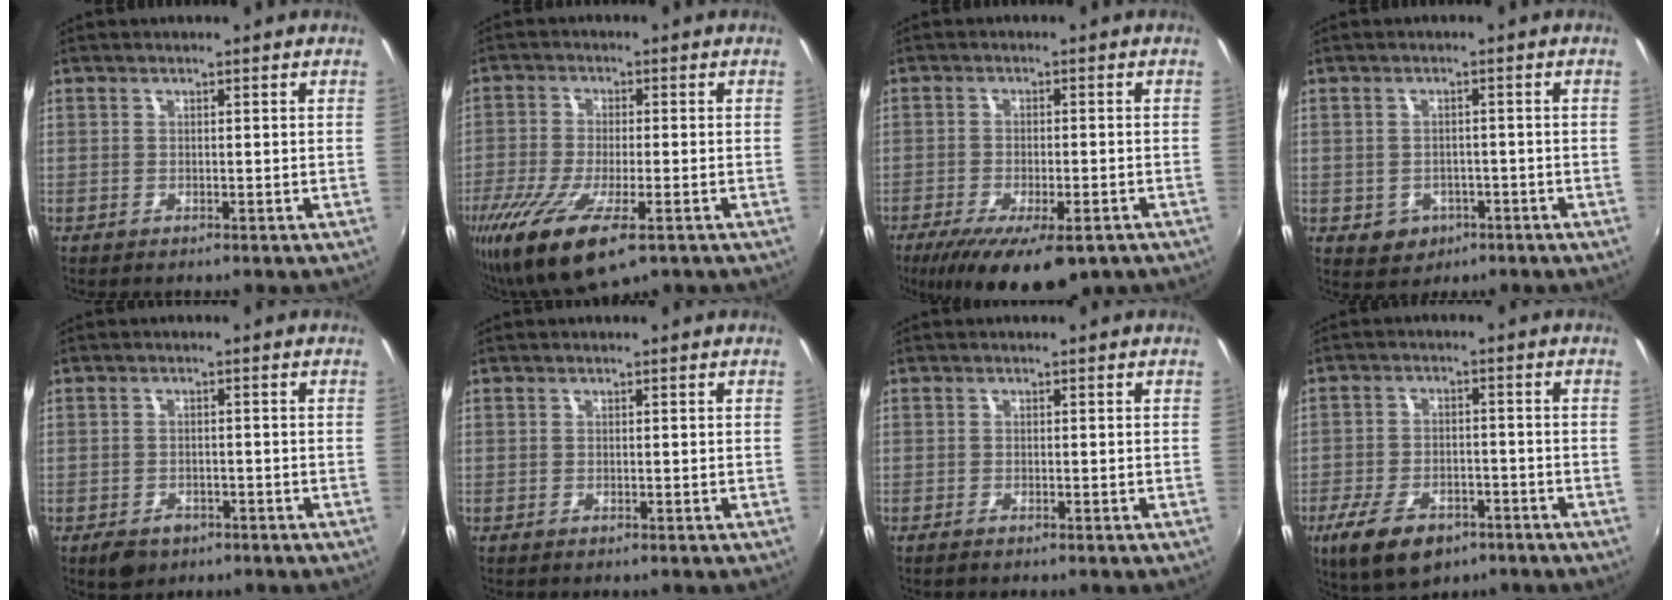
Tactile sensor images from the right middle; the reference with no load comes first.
{"total": 13.9, "force": [-7.7, 4.1, 10.8], "torque": [-0.232, -0.053, -0.136]}
{"total": 13.7, "force": [-9.0, 4.4, 9.3], "torque": [-0.180, -0.040, -0.136]}
{"total": 4.8, "force": [-1.8, 4.3, 1.4], "torque": [-0.040, 0.003, -0.014]}
{"total": 4.3, "force": [-2.8, 2.7, 1.9], "torque": [-0.049, -0.006, -0.039]}
{"total": 0.0}
{"total": 0.9, "force": [-0.8, 0.0, 0.5], "torque": [-0.010, -0.003, -0.016]}
{"total": 11.6, "force": [-7.1, 6.0, 6.9], "torque": [-0.159, -0.019, -0.117]}